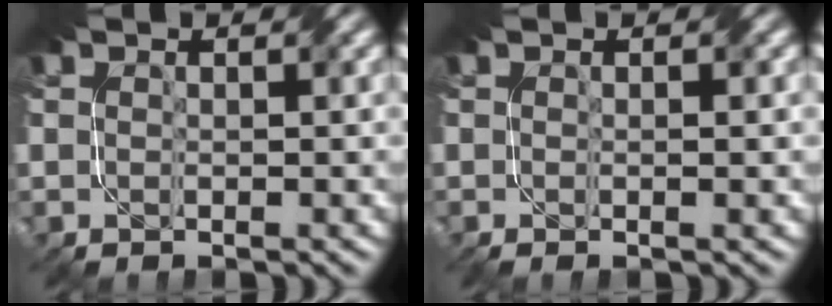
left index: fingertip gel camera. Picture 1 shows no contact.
{"total": 1.1, "force": [-0.1, 0.1, 1.1], "torque": [-0.017, -0.005, -0.004]}